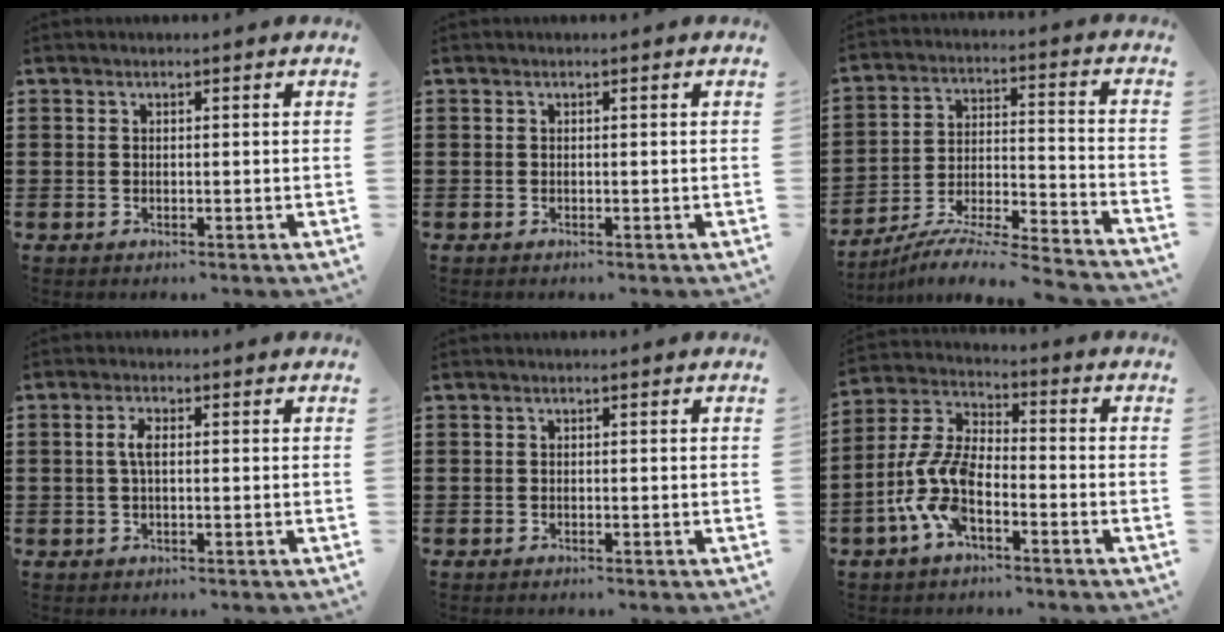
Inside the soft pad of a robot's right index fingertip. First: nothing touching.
{"total": 0.0}
{"total": 7.0, "force": [-6.5, -0.1, 2.5], "torque": [-0.044, -0.009, -0.134]}
{"total": 2.7, "force": [0.2, 1.0, 2.5], "torque": [-0.050, 0.004, 0.001]}
{"total": 0.0}
{"total": 9.6, "force": [-4.4, 4.0, 7.6], "torque": [-0.201, -0.014, -0.091]}